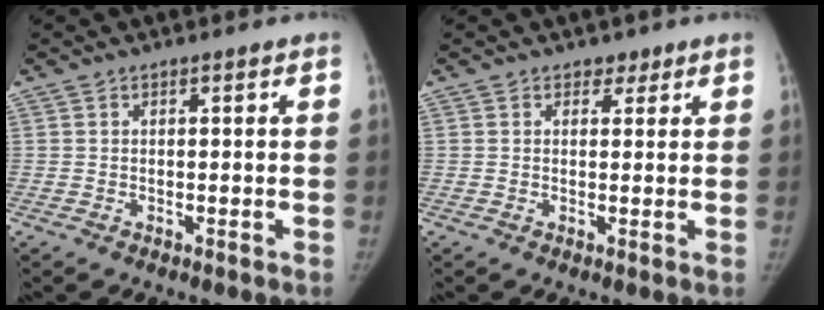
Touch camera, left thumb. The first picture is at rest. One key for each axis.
{"total": 1.7, "fx": 1.1, "fy": 1.2, "fz": 0.3, "tx": 0.010, "ty": -0.005, "tz": 0.012}